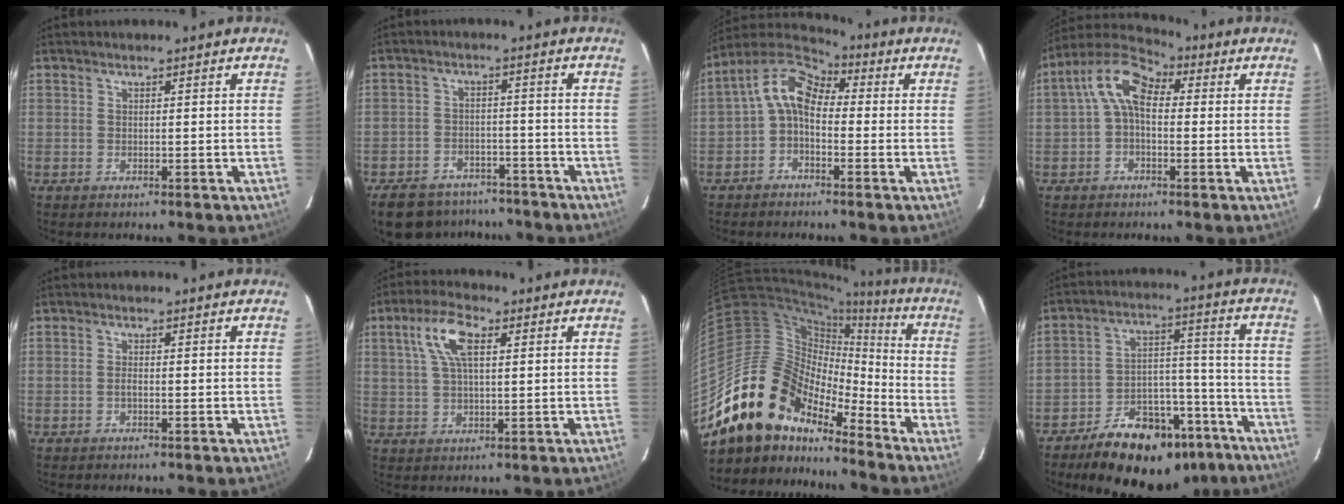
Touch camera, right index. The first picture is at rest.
{"total": 15.6, "force": [-12.2, 7.9, 5.6], "torque": [-0.149, 0.015, -0.168]}
{"total": 7.9, "force": [-1.1, 5.3, 5.8], "torque": [-0.114, 0.027, -0.034]}
{"total": 8.7, "force": [0.9, 5.3, 6.9], "torque": [-0.133, 0.033, 0.008]}
{"total": 0.7, "force": [-0.3, 0.2, 0.6], "torque": [-0.012, 0.004, -0.006]}
{"total": 8.3, "force": [3.0, 3.4, 7.0], "torque": [-0.138, 0.018, 0.055]}
{"total": 19.9, "force": [-14.9, 10.5, 8.1], "torque": [-0.150, 0.023, -0.267]}
{"total": 21.5, "force": [-16.0, 10.4, 9.9], "torque": [-0.167, 0.048, -0.208]}